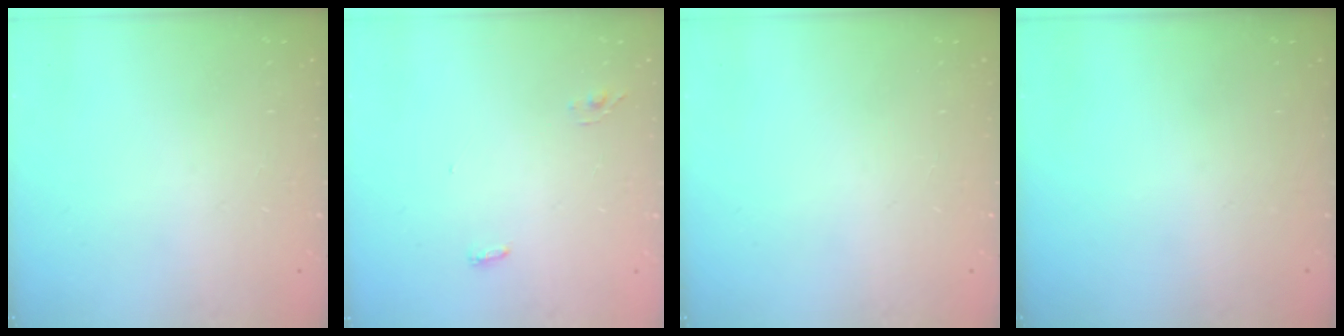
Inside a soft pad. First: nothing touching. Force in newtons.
{"total": 3.6, "press": 3.2, "slide": 1.6}
{"total": 0.0}
{"total": 0.0}